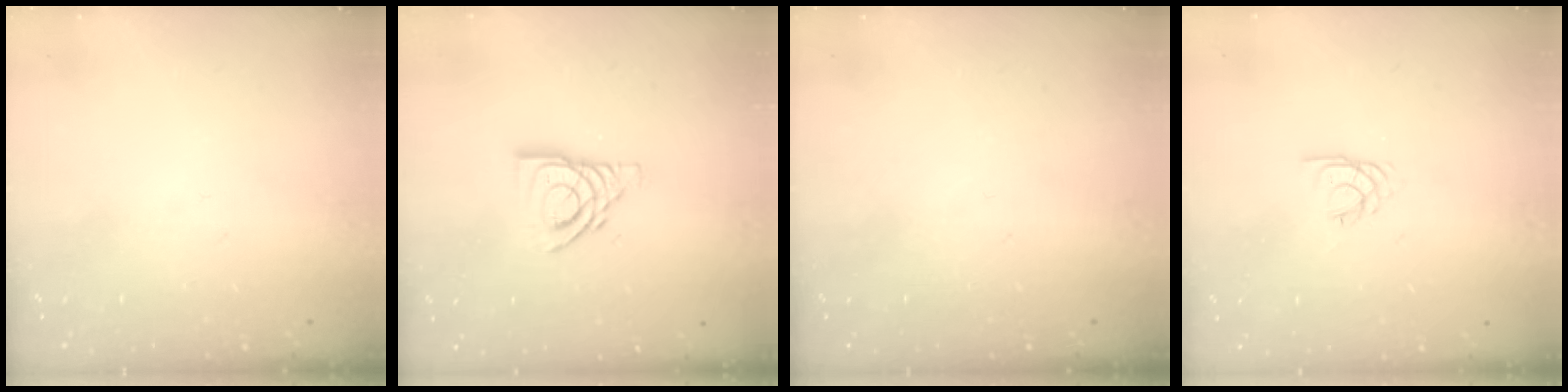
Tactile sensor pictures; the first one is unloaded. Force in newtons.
{"total": 11.8, "press": 11.7, "slide": 1.1}
{"total": 0.0}
{"total": 2.2, "press": 2.2, "slide": 0.3}